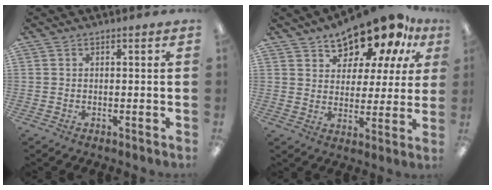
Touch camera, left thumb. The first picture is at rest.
{"total": 13.9, "force": [11.8, 5.7, 4.5], "torque": [-0.089, -0.088, 0.214]}